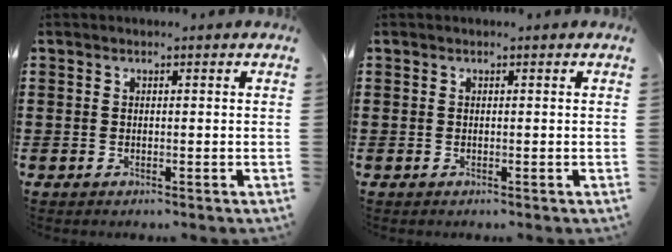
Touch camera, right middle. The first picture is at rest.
{"total": 0.0}